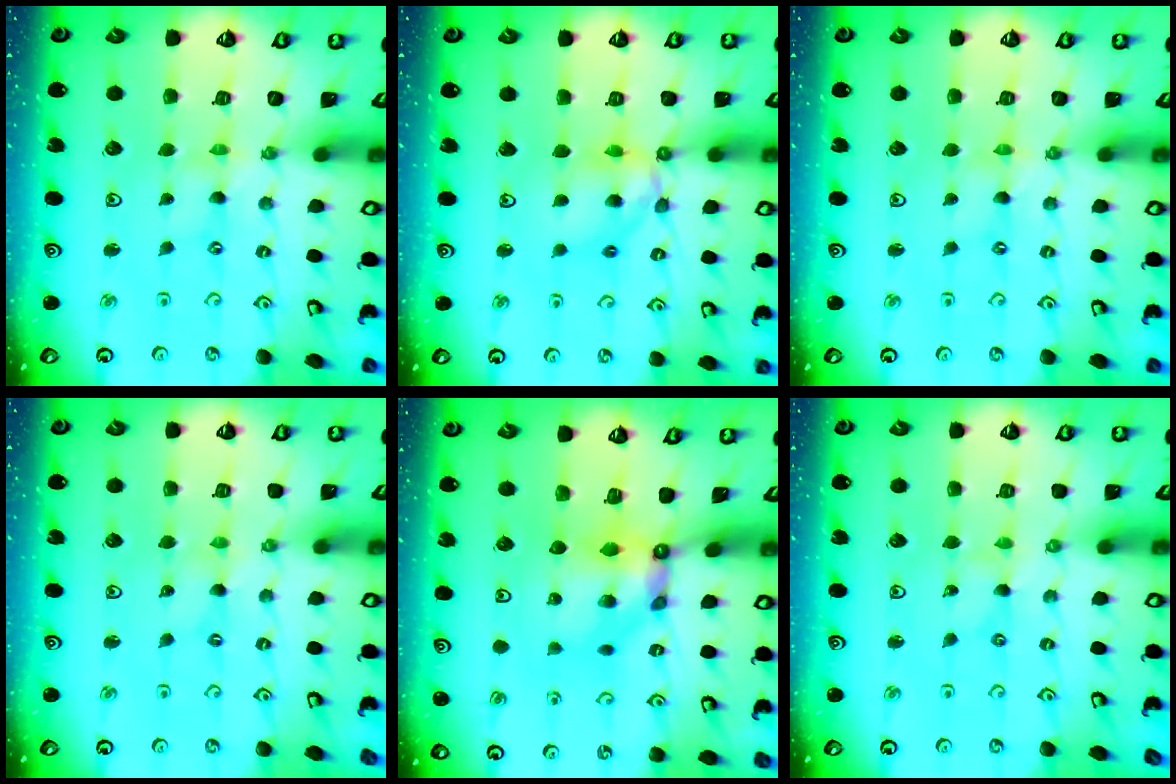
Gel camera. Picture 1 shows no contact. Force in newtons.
{"total": 12.1, "press": 12.0, "slide": 1.1}
{"total": 0.0}
{"total": 0.0}
{"total": 6.5, "press": 6.5, "slide": 0.2}
{"total": 0.0}